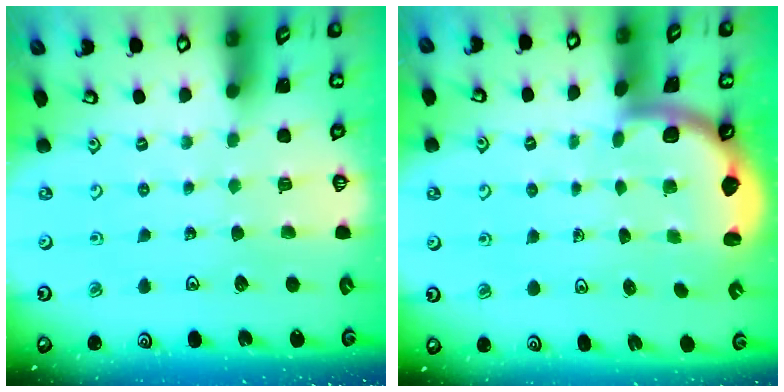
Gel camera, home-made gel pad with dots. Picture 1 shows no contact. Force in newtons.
{"total": 1.8, "press": 1.8, "slide": 0.1}